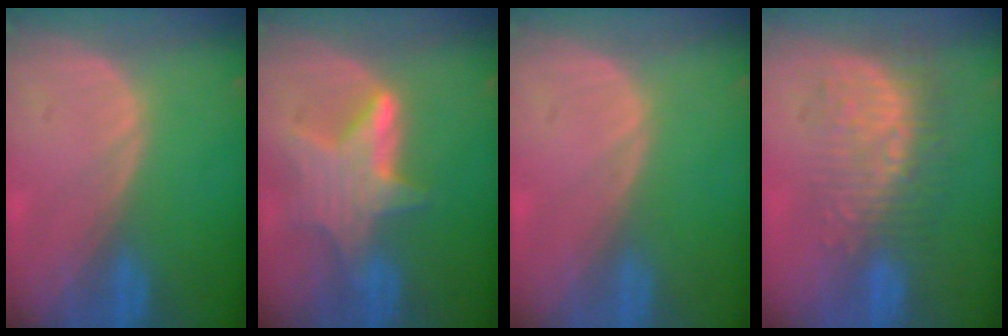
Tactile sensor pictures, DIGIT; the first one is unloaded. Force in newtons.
{"total": 6.7, "press": 6.5, "slide": 1.7}
{"total": 0.0}
{"total": 10.0, "press": 8.7, "slide": 4.8}